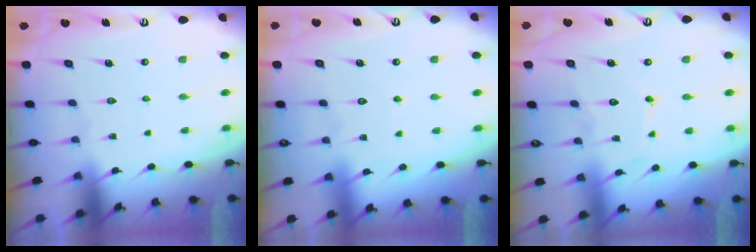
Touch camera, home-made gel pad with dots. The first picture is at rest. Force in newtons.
{"total": 2.9, "press": 2.9, "slide": 0.3}
{"total": 8.5, "press": 8.5, "slide": 0.7}